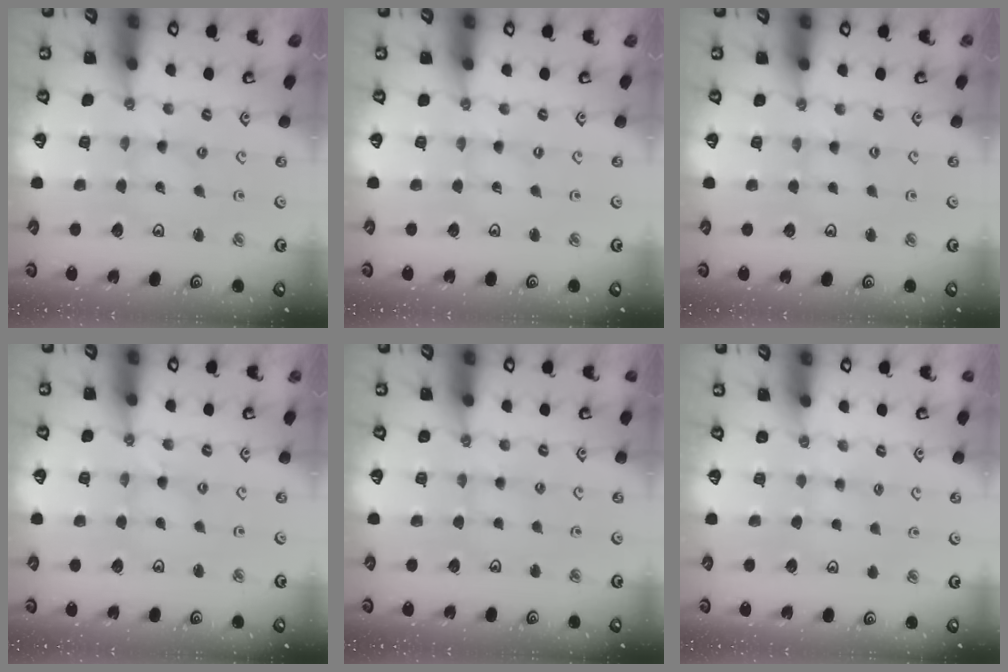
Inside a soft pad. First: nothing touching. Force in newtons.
{"total": 0.0}
{"total": 1.1, "press": 1.1, "slide": 0.2}
{"total": 0.8, "press": 0.7, "slide": 0.2}
{"total": 2.6, "press": 2.6, "slide": 0.5}
{"total": 2.8, "press": 2.7, "slide": 0.5}